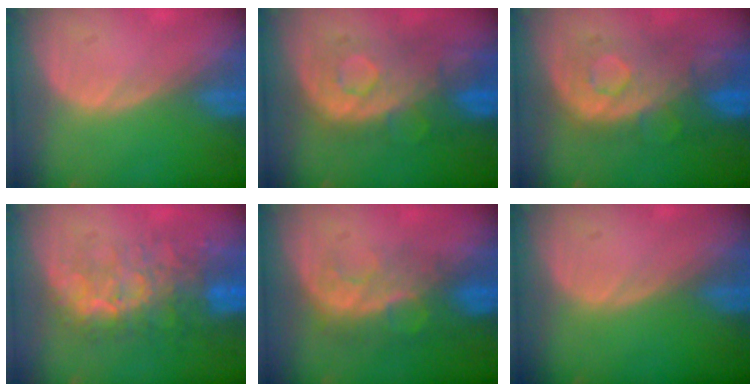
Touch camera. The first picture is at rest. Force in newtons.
{"total": 9.1, "press": 8.6, "slide": 3.0}
{"total": 9.1, "press": 8.6, "slide": 3.0}
{"total": 9.1, "press": 8.5, "slide": 3.1}
{"total": 8.2, "press": 7.0, "slide": 4.3}
{"total": 0.0}